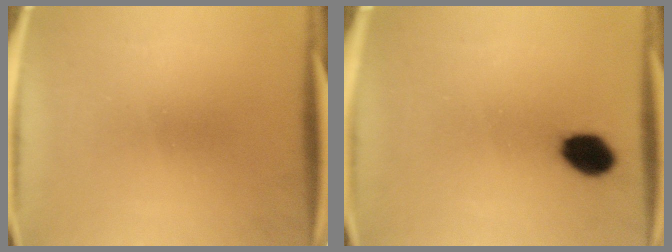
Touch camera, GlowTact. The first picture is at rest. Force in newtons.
{"total": 6.7}